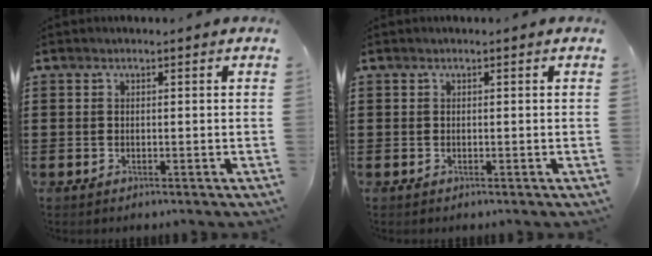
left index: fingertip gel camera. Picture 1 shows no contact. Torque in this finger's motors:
{"motor_torque": [0.00, 0.00, 0.00, 0.00]}